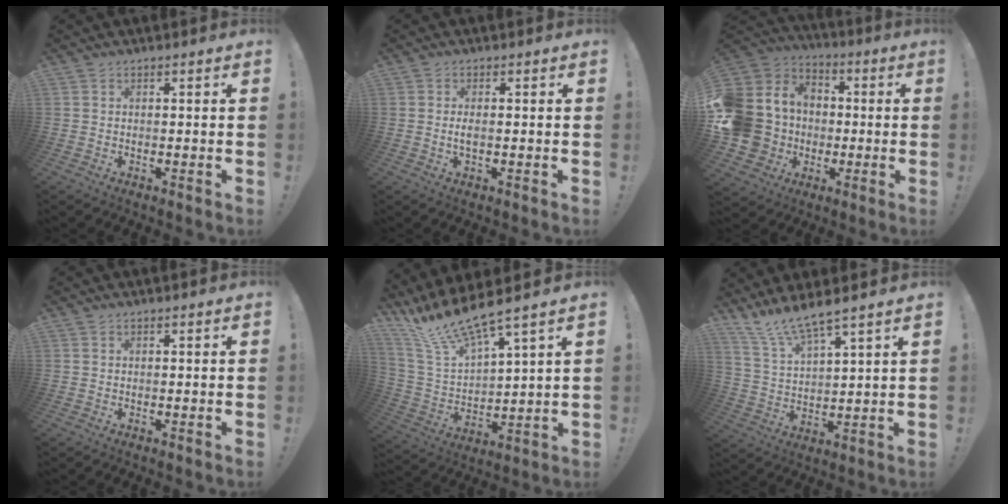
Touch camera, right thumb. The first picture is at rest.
{"total": 2.1, "force": [-0.3, 0.6, 2.0], "torque": [-0.029, -0.002, -0.006]}
{"total": 16.7, "force": [-1.9, 15.2, 6.7], "torque": [-0.142, 0.021, 0.000]}
{"total": 0.0}
{"total": 14.7, "force": [12.7, 1.8, 7.2], "torque": [-0.154, -0.096, 0.224]}
{"total": 9.3, "force": [8.5, -0.3, 3.8], "torque": [-0.088, -0.057, 0.151]}